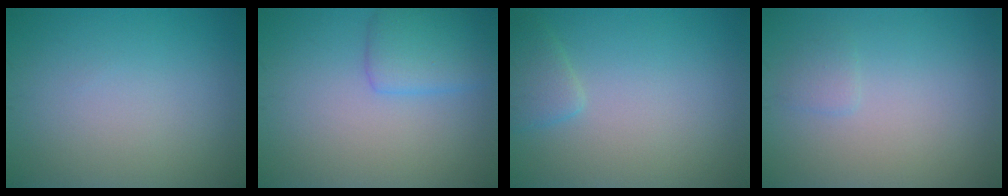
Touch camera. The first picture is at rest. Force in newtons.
{"total": 3.1, "press": 3.1, "slide": 0.2}
{"total": 1.8, "press": 1.8, "slide": 0.2}
{"total": 0.9, "press": 0.9, "slide": 0.1}